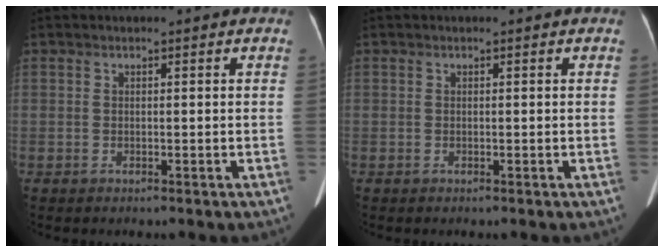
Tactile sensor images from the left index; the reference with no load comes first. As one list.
[{"total": 0.0}]